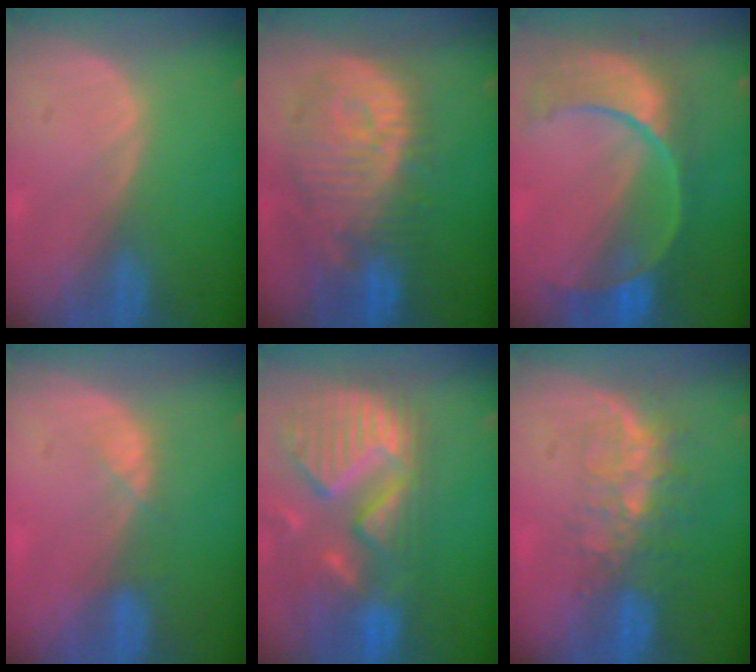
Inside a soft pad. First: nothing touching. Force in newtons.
{"total": 12.1, "press": 11.0, "slide": 5.1}
{"total": 11.1, "press": 9.3, "slide": 6.1}
{"total": 1.9, "press": 1.7, "slide": 0.9}
{"total": 13.9, "press": 11.8, "slide": 7.3}
{"total": 8.3, "press": 6.8, "slide": 4.7}